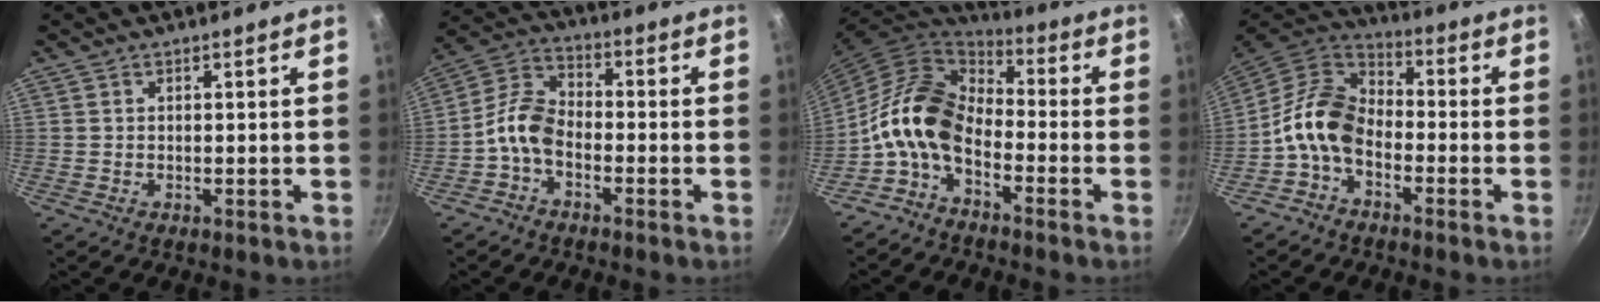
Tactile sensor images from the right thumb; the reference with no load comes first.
{"total": 7.7, "force": [-3.1, 4.7, 5.3], "torque": [-0.103, 0.044, -0.079]}
{"total": 13.7, "force": [-4.5, 8.5, 9.8], "torque": [-0.167, 0.058, -0.112]}
{"total": 11.2, "force": [-3.8, 7.5, 7.5], "torque": [-0.126, 0.054, -0.096]}